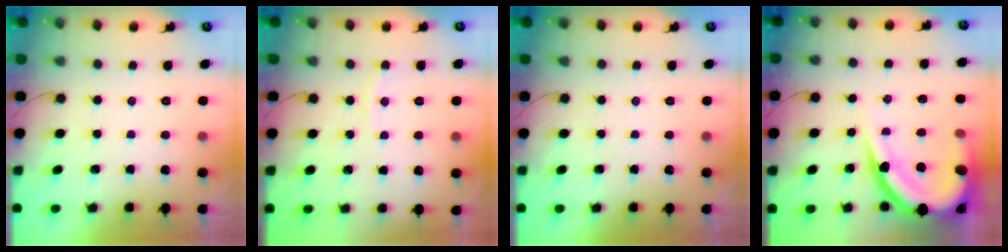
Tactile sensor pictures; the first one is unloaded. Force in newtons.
{"total": 3.9, "press": 3.8, "slide": 0.6}
{"total": 0.0}
{"total": 18.4, "press": 18.3, "slide": 2.0}